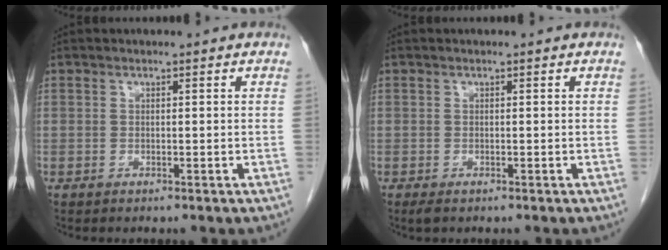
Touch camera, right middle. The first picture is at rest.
{"total": 1.1, "force": [-0.6, 0.4, 0.7], "torque": [-0.012, -0.002, -0.006]}